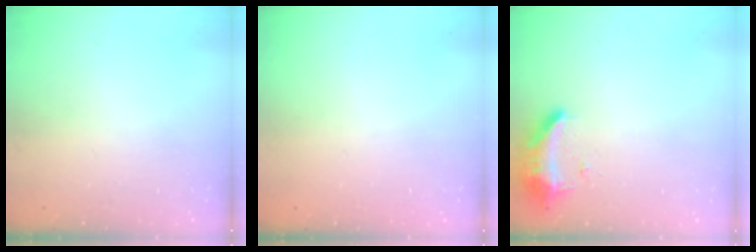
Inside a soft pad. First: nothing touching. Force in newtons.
{"total": 0.0}
{"total": 8.9, "press": 8.8, "slide": 1.6}